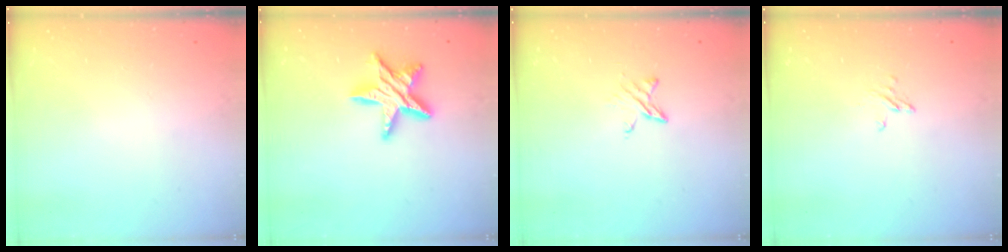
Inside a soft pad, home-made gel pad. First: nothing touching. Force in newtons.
{"total": 13.0, "press": 13.0, "slide": 0.9}
{"total": 5.1, "press": 5.1, "slide": 0.5}
{"total": 2.4, "press": 2.4, "slide": 0.2}